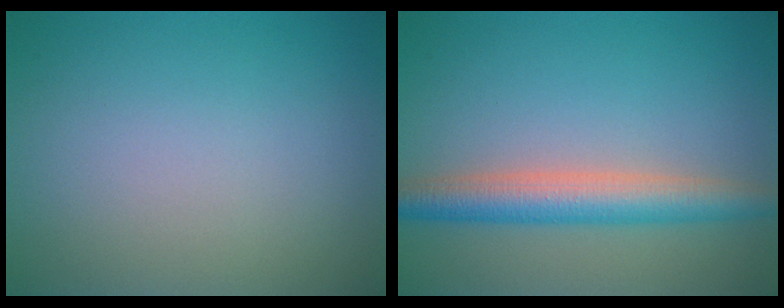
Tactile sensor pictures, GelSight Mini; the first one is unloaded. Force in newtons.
{"total": 4.8, "press": 4.8, "slide": 0.2}